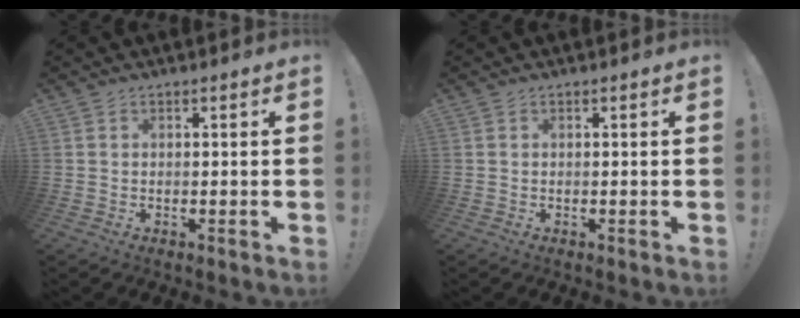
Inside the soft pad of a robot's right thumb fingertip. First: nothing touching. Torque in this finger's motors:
{"motor_torque": [0.00, 0.00, 0.00, 0.00, 0.05]}